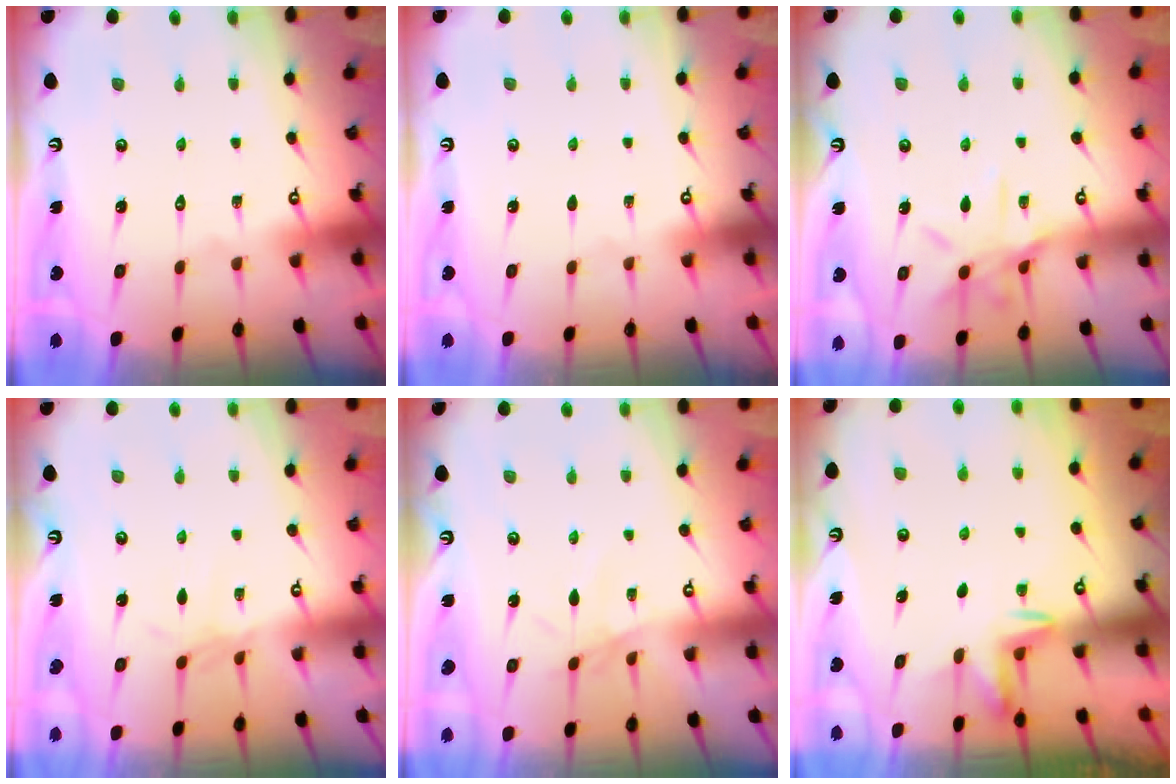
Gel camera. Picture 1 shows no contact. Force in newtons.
{"total": 0.0}
{"total": 9.6, "press": 9.6, "slide": 0.6}
{"total": 1.7, "press": 1.6, "slide": 0.4}
{"total": 2.7, "press": 2.7, "slide": 0.5}
{"total": 2.3, "press": 2.2, "slide": 0.4}